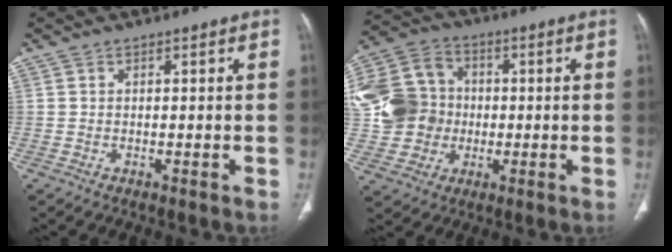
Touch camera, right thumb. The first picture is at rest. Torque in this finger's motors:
{"motor_torque": [-0.32, 0.62, 0.51, 0.66, 0.10]}